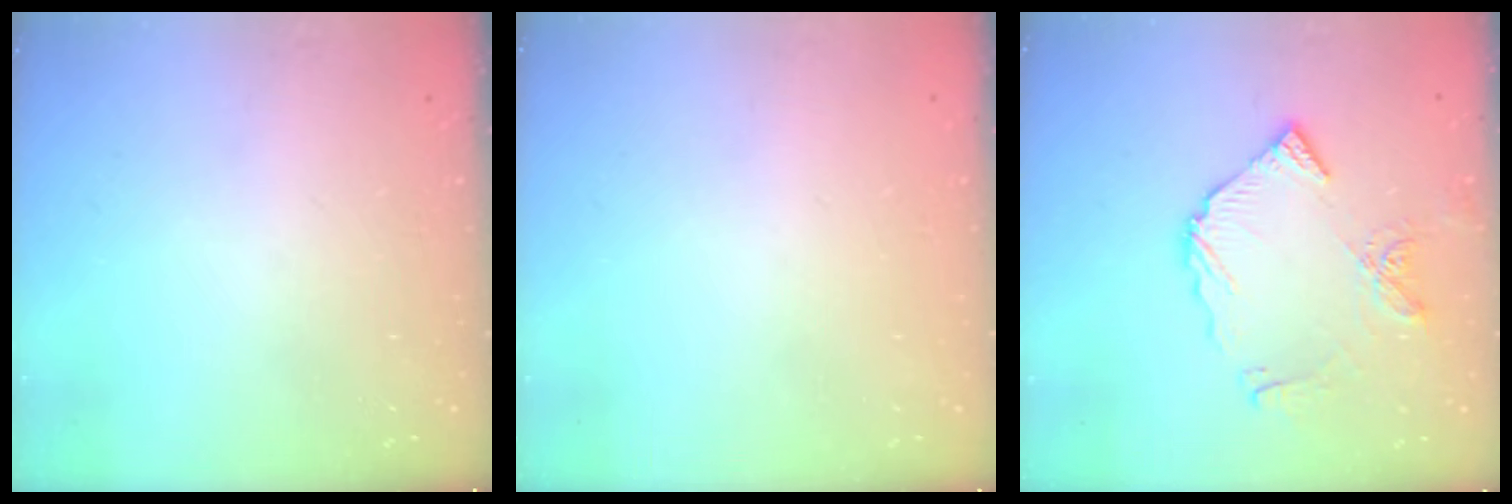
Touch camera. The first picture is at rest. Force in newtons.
{"total": 1.8, "press": 1.8, "slide": 0.1}
{"total": 10.6, "press": 10.5, "slide": 1.2}